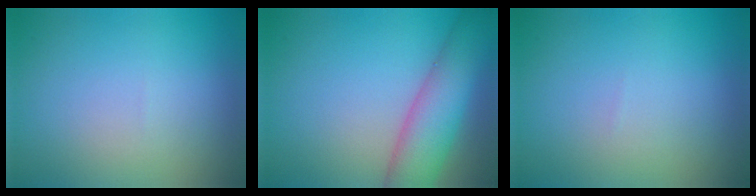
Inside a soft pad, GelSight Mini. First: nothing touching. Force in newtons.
{"total": 6.4, "press": 6.4, "slide": 0.4}
{"total": 0.0}